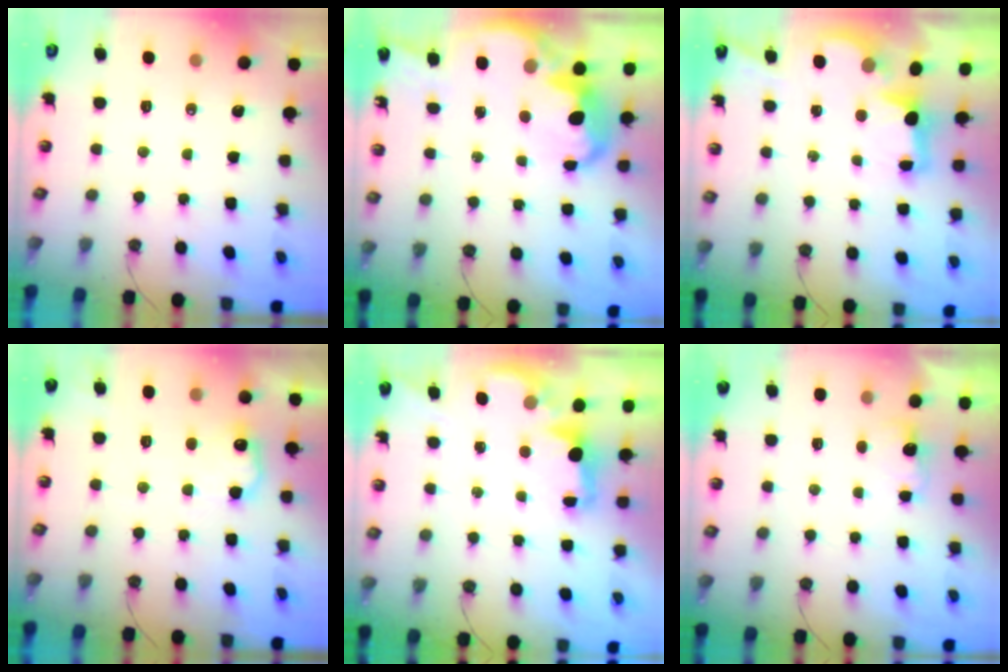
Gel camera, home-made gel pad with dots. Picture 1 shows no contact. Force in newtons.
{"total": 6.9, "press": 6.9, "slide": 0.6}
{"total": 2.5, "press": 2.4, "slide": 0.7}
{"total": 10.1, "press": 10.1, "slide": 0.3}
{"total": 1.8, "press": 1.7, "slide": 0.7}
{"total": 2.5, "press": 2.3, "slide": 0.9}